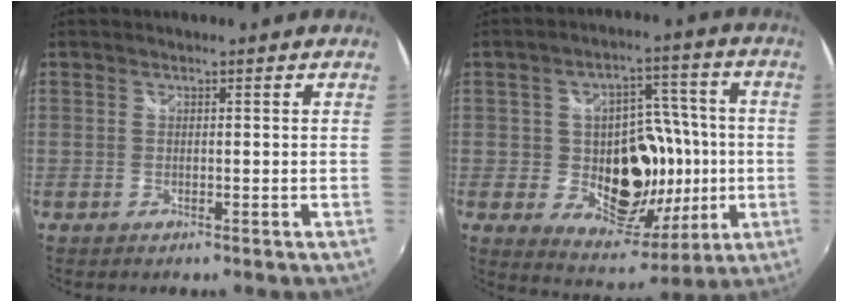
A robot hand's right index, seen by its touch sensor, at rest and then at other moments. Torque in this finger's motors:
{"motor_torque": [0.99, 1.14, 0.40, 0.08]}